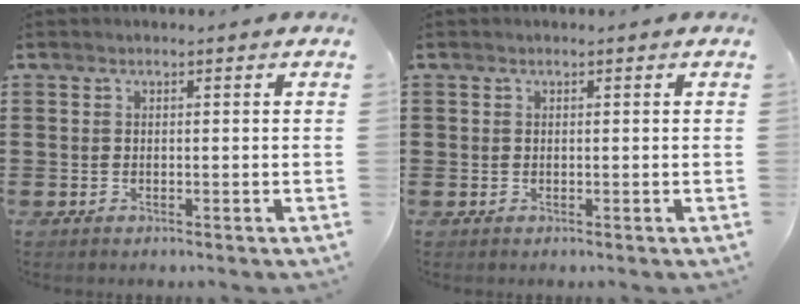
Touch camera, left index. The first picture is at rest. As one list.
[{"total": 0.0}]